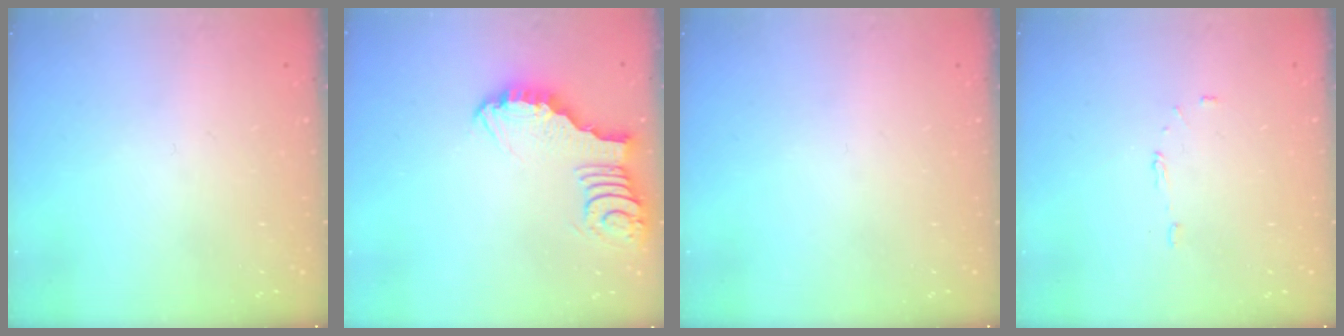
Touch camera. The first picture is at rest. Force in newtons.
{"total": 4.0, "press": 4.0, "slide": 0.3}
{"total": 0.0}
{"total": 5.9, "press": 5.9, "slide": 0.5}